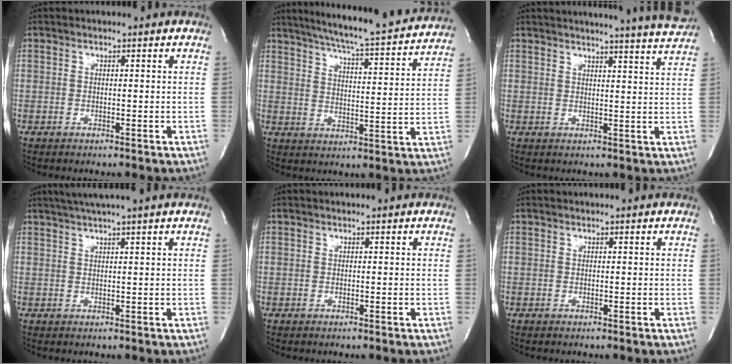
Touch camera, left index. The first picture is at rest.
{"total": 20.3, "force": [18.5, 0.7, 8.4], "torque": [-0.133, -0.032, 0.241]}
{"total": 14.1, "force": [13.3, -1.3, 4.7], "torque": [-0.076, -0.058, 0.148]}
{"total": 4.5, "force": [3.4, -1.4, 2.6], "torque": [-0.040, 0.013, 0.061]}
{"total": 0.0}
{"total": 0.0}